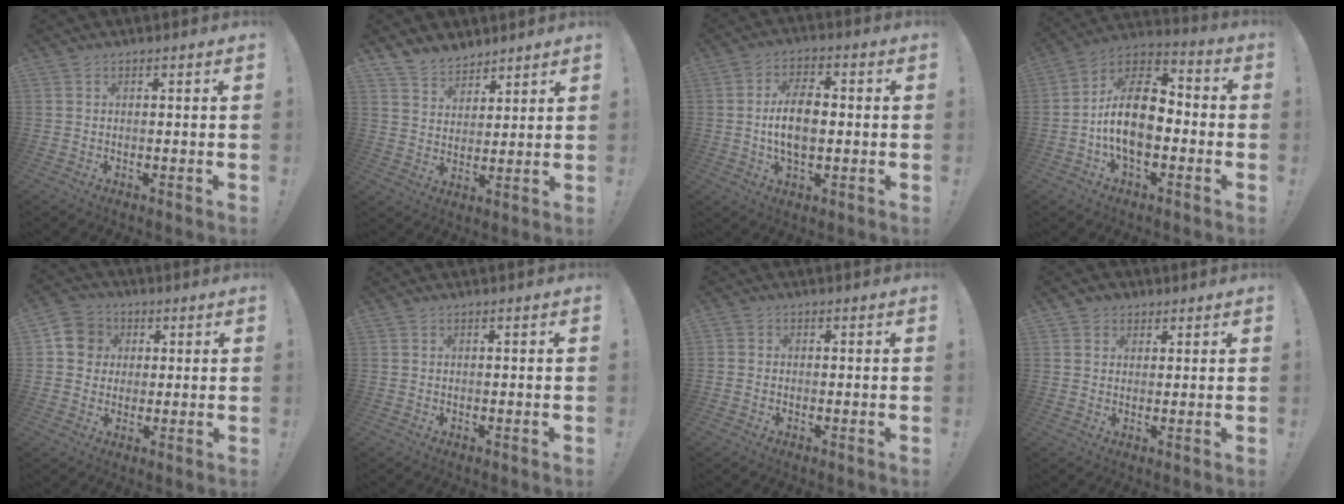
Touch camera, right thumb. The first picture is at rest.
{"total": 7.1, "force": [5.9, 3.8, 0.6], "torque": [-0.022, -0.044, 0.118]}
{"total": 10.4, "force": [-0.9, 5.7, 8.7], "torque": [-0.159, 0.002, -0.018]}
{"total": 17.5, "force": [-2.7, 10.1, 14.0], "torque": [-0.251, 0.023, -0.042]}
{"total": 8.6, "force": [1.8, 8.1, 2.5], "torque": [-0.024, 0.003, 0.037]}
{"total": 0.0}
{"total": 1.1, "force": [-0.6, 0.9, 0.2], "torque": [-0.006, 0.006, -0.010]}
{"total": 3.4, "force": [1.5, 3.0, 0.6], "torque": [-0.009, -0.002, 0.027]}